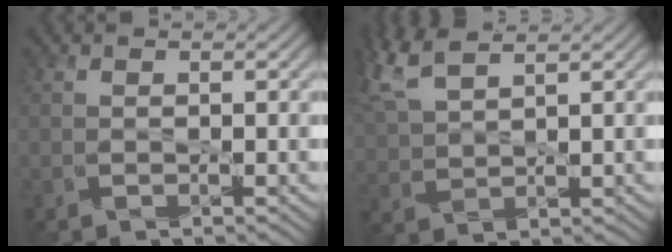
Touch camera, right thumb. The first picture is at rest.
{"total": 6.8, "force": [5.1, 1.6, 4.2], "torque": [-0.127, 0.024, 0.108]}